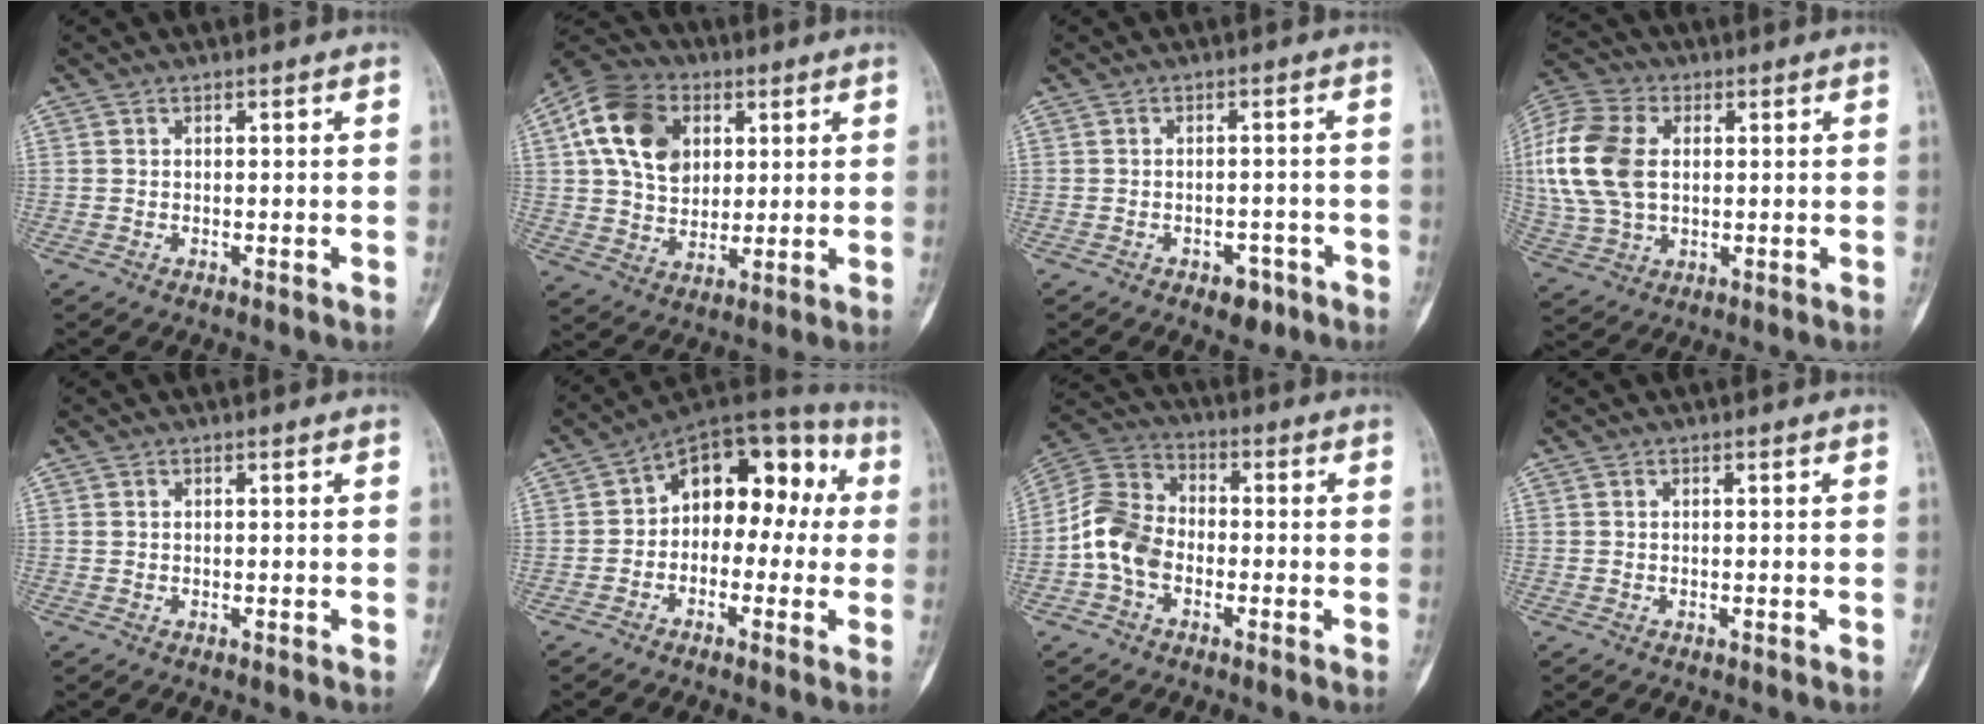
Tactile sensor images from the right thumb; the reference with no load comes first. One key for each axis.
{"total": 15.3, "fx": 4.5, "fy": 11.3, "fz": 9.4, "tx": -0.152, "ty": -0.001, "tz": 0.074}
{"total": 3.9, "fx": -2.4, "fy": 2.4, "fz": 2.1, "tx": -0.012, "ty": 0.018, "tz": -0.026}
{"total": 21.4, "fx": 3.2, "fy": 14.7, "fz": 15.2, "tx": -0.362, "ty": 0.012, "tz": 0.065}
{"total": 0.0}
{"total": 14.6, "fx": 0.9, "fy": 9.5, "fz": 11.1, "tx": -0.101, "ty": 0.051, "tz": -0.005}
{"total": 12.2, "fx": -2.9, "fy": 8.7, "fz": 8.0, "tx": -0.148, "ty": 0.033, "tz": -0.068}
{"total": 0.0}